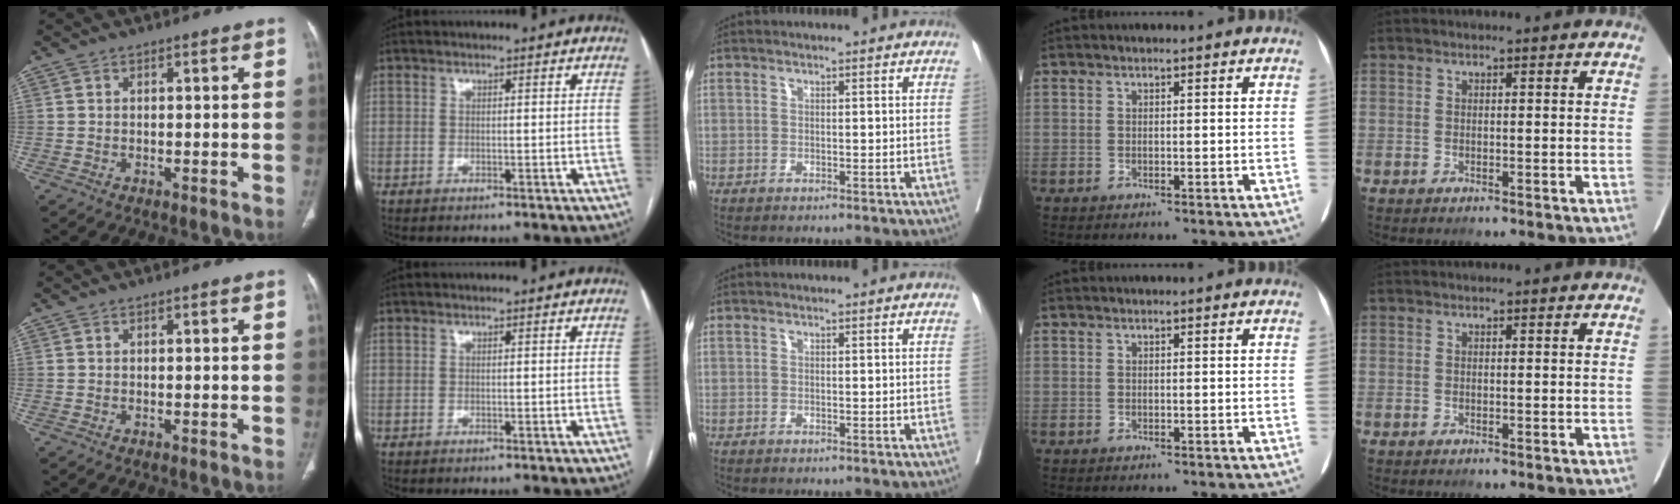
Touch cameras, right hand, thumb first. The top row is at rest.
{}